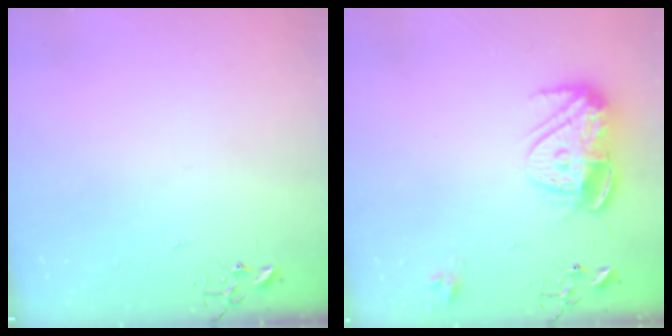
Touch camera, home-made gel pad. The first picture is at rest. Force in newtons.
{"total": 12.6, "press": 12.6, "slide": 1.1}